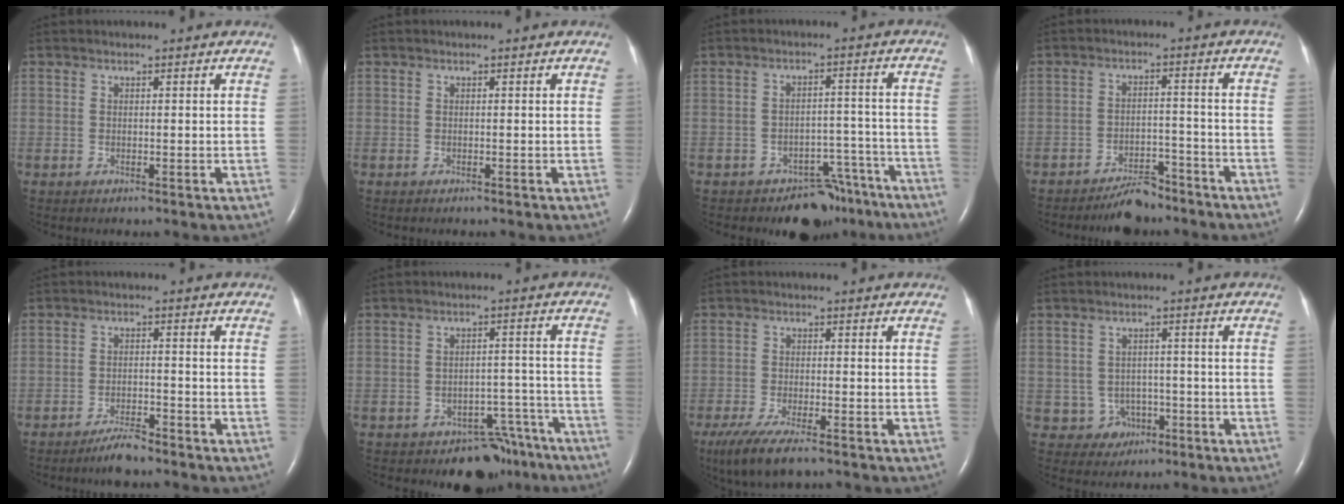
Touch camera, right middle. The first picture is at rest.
{"total": 0.0}
{"total": 8.0, "force": [-6.6, 4.3, 1.0], "torque": [0.014, 0.045, -0.091]}
{"total": 5.8, "force": [-5.1, 2.0, 1.8], "torque": [-0.029, 0.000, -0.082]}
{"total": 3.8, "force": [-3.3, 0.4, 1.7], "torque": [-0.039, -0.006, -0.060]}
{"total": 8.3, "force": [-6.9, 4.5, 0.8], "torque": [0.020, 0.045, -0.090]}
{"total": 8.5, "force": [-6.0, 1.8, 5.8], "torque": [-0.102, -0.021, -0.097]}
{"total": 3.3, "force": [-1.2, 3.0, 0.0], "torque": [0.005, 0.013, -0.010]}